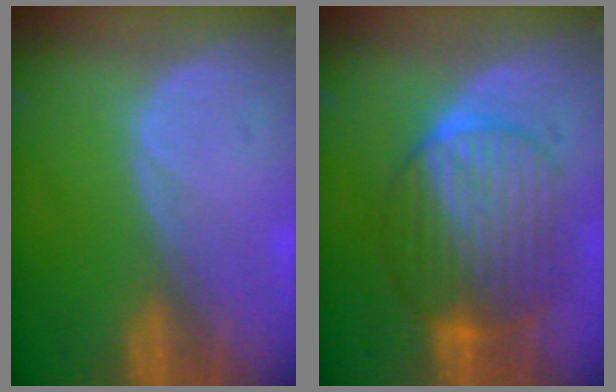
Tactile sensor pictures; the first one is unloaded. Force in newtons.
{"total": 10.3, "press": 10.2, "slide": 0.8}